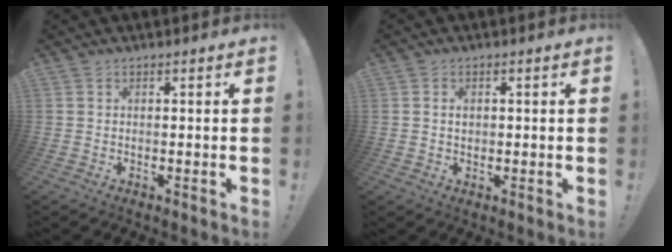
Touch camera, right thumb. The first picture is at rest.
{"total": 1.7, "force": [0.1, 1.3, 1.1], "torque": [-0.006, -0.001, -0.002]}